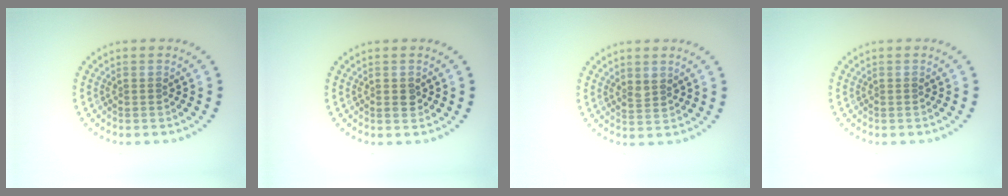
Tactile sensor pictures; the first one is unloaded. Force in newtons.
{"total": 1.1, "press": 1.0, "slide": 0.2}
{"total": 1.4, "press": 1.2, "slide": 0.6}
{"total": 0.0}